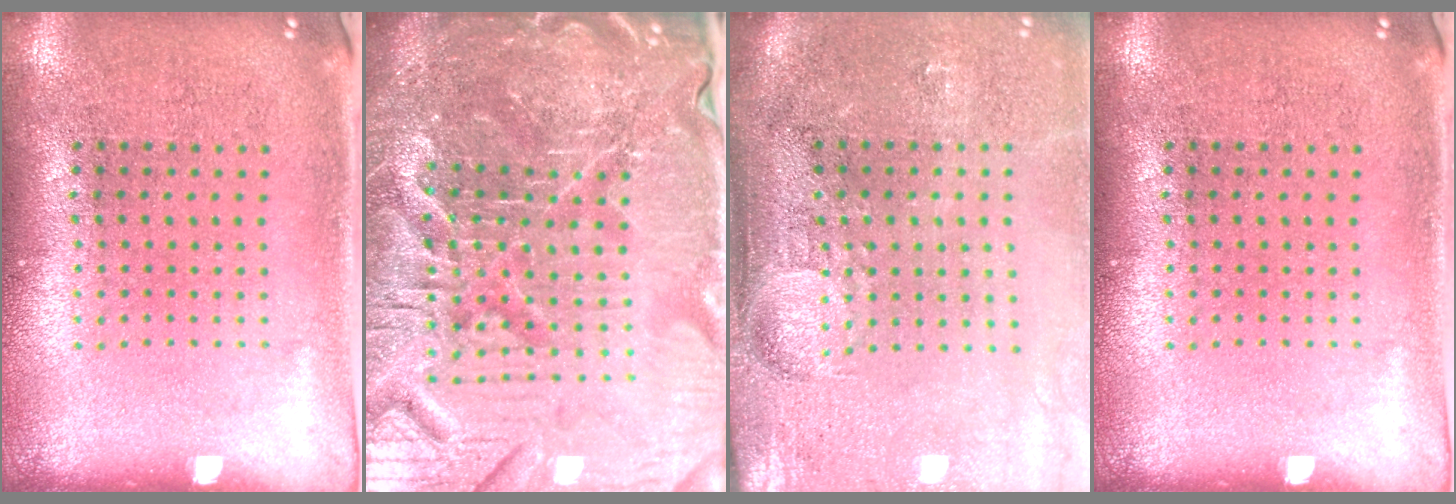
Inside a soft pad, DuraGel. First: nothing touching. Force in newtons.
{"total": 7.1, "press": 6.3, "slide": 3.2}
{"total": 4.5, "press": 3.8, "slide": 2.4}
{"total": 0.0}